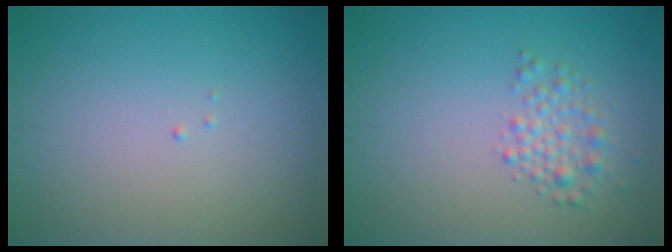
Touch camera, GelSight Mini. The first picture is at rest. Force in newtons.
{"total": 2.2, "press": 2.2, "slide": 0.1}